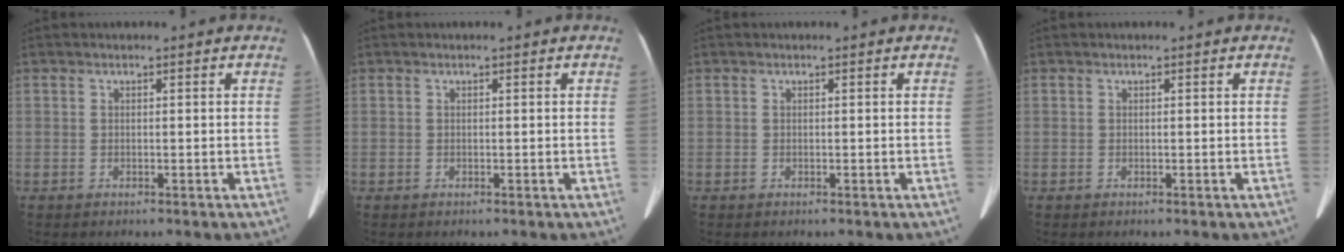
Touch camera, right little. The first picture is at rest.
{"total": 0.0}
{"total": 0.0}
{"total": 0.0}